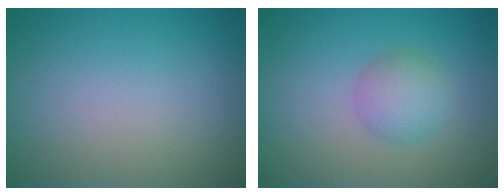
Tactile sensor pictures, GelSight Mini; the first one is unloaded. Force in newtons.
{"total": 2.9, "press": 2.9, "slide": 0.0}